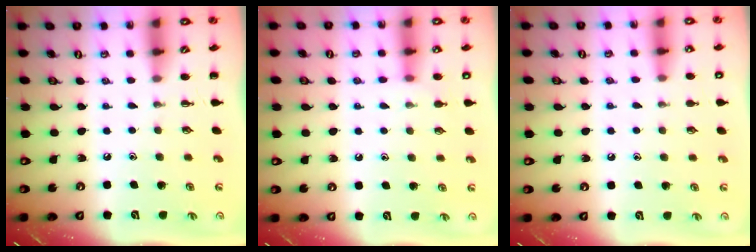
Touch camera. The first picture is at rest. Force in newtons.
{"total": 7.4, "press": 7.2, "slide": 1.7}
{"total": 8.8, "press": 8.5, "slide": 2.1}